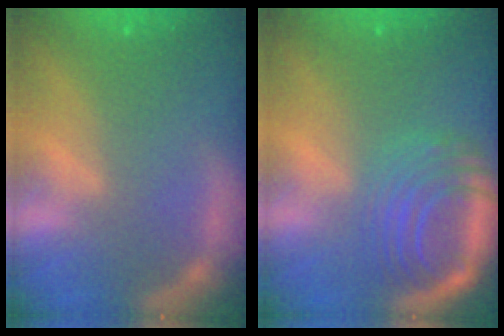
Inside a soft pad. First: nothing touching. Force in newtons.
{"total": 10.1}